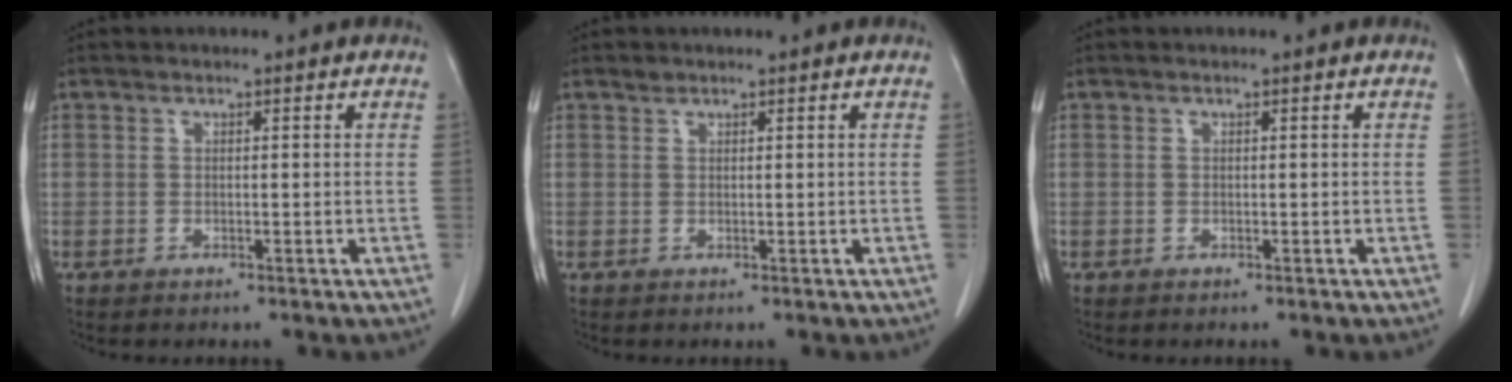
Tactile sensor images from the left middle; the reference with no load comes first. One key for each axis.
{"total": 0.6, "fx": 0.5, "fy": 0.2, "fz": 0.0, "tx": -0.005, "ty": -0.001, "tz": 0.009}
{"total": 0.0}